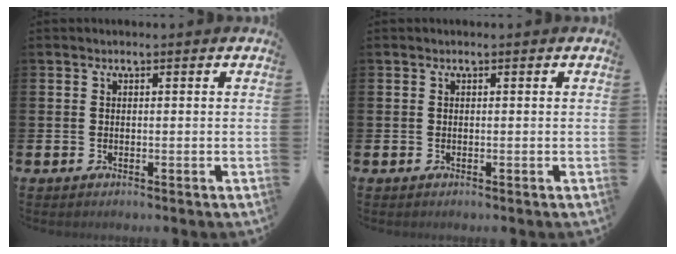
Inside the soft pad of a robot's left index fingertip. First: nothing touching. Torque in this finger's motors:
{"motor_torque": [0.03, 0.00, 0.01, -0.01]}